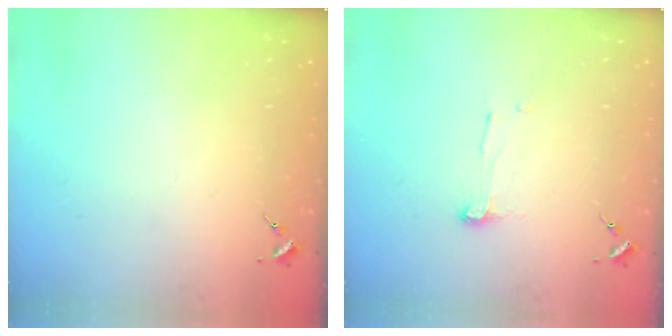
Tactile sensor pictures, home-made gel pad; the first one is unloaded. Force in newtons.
{"total": 4.7, "press": 4.6, "slide": 0.5}